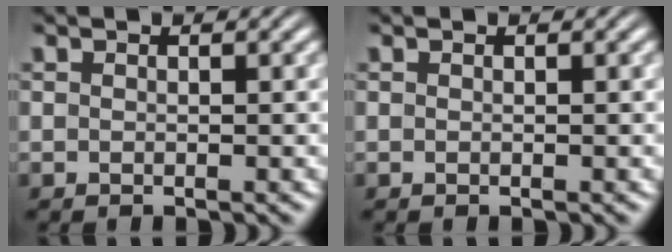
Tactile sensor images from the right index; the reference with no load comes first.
{"total": 0.0}